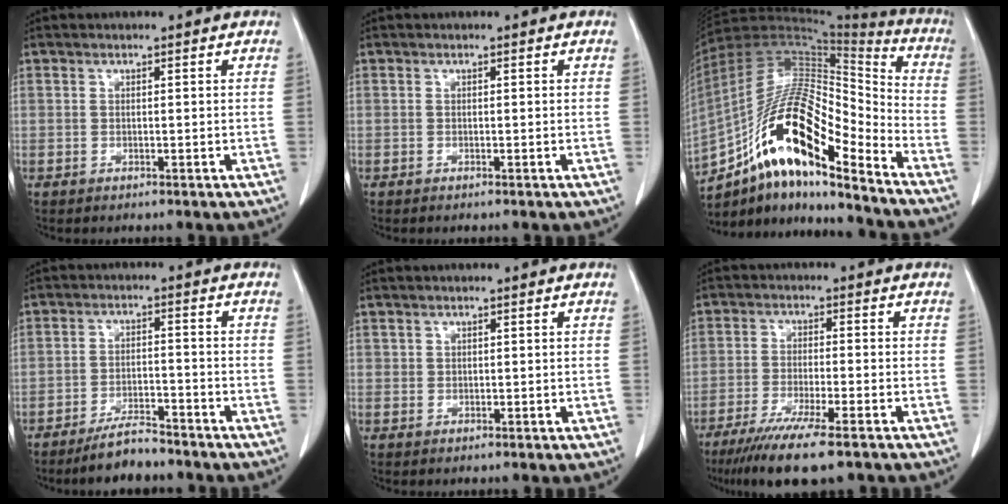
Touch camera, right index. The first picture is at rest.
{"total": 0.0}
{"total": 20.2, "force": [-11.5, 4.5, 16.0], "torque": [-0.306, 0.015, -0.201]}
{"total": 5.7, "force": [-5.0, 1.1, 2.4], "torque": [-0.045, -0.007, -0.091]}
{"total": 0.6, "force": [0.3, 0.4, 0.0], "torque": [0.009, -0.001, 0.003]}
{"total": 10.7, "force": [-7.6, 0.7, 7.4], "torque": [-0.121, -0.026, -0.121]}